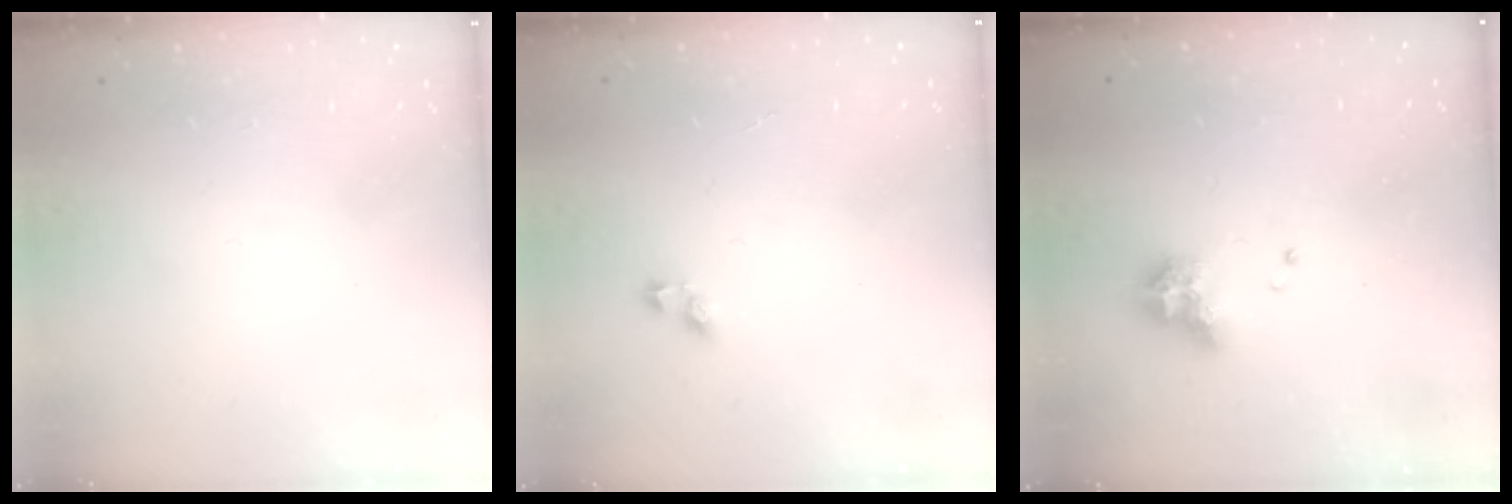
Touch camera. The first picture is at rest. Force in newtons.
{"total": 2.9, "press": 2.9, "slide": 0.2}
{"total": 8.2, "press": 8.1, "slide": 1.2}